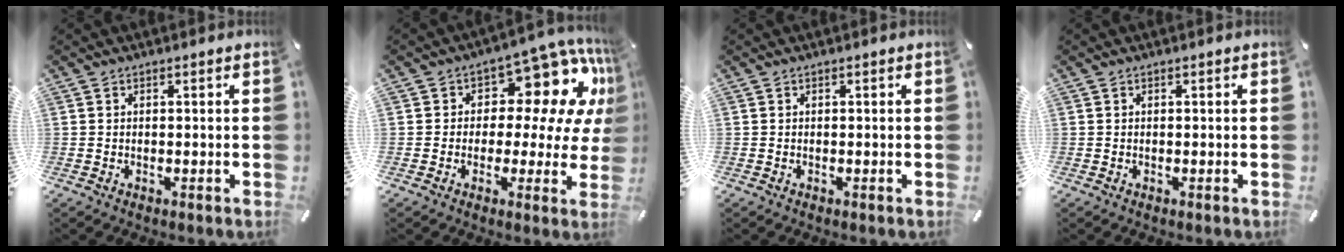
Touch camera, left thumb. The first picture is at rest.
{"total": 12.7, "force": [6.1, 7.2, 8.4], "torque": [-0.109, -0.056, 0.102]}
{"total": 0.0}
{"total": 0.0}